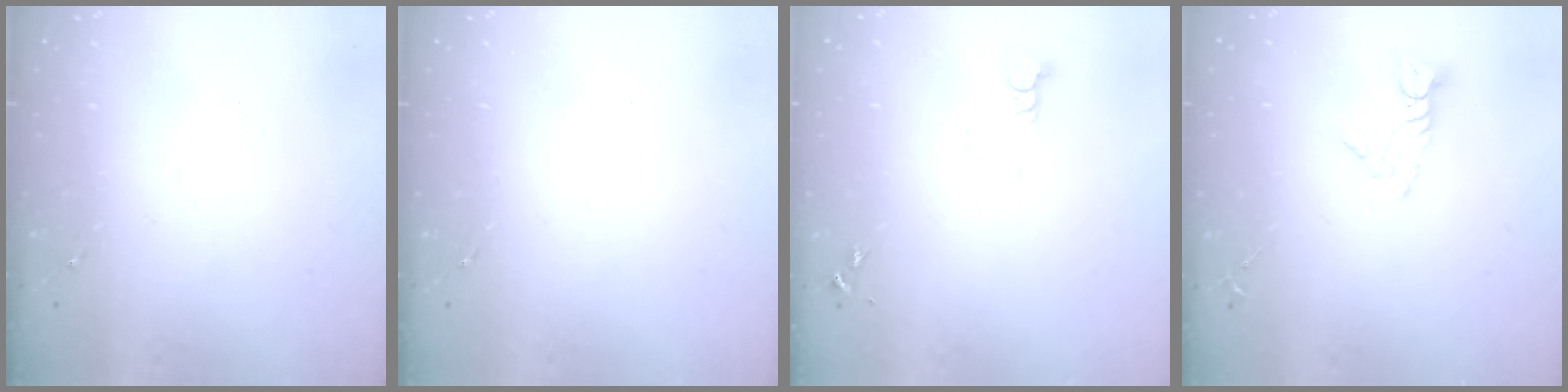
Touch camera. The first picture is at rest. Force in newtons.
{"total": 0.0}
{"total": 3.3, "press": 3.3, "slide": 0.0}
{"total": 8.4, "press": 8.4, "slide": 0.9}